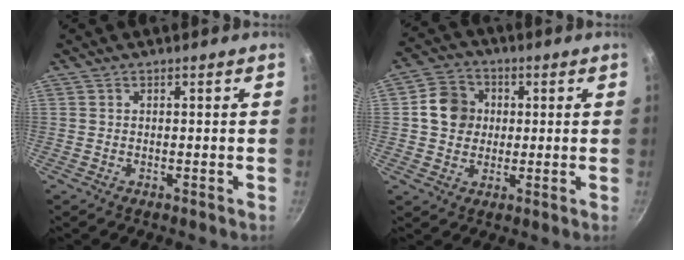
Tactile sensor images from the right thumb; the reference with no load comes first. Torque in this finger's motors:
{"motor_torque": [0.16, 1.49, 0.68, -0.24, 0.05]}